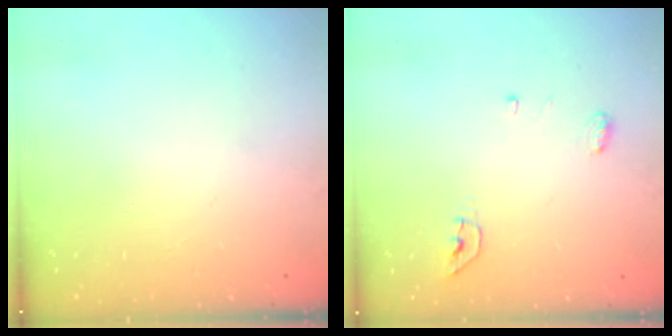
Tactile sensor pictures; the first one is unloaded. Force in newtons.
{"total": 4.4, "press": 4.3, "slide": 0.8}